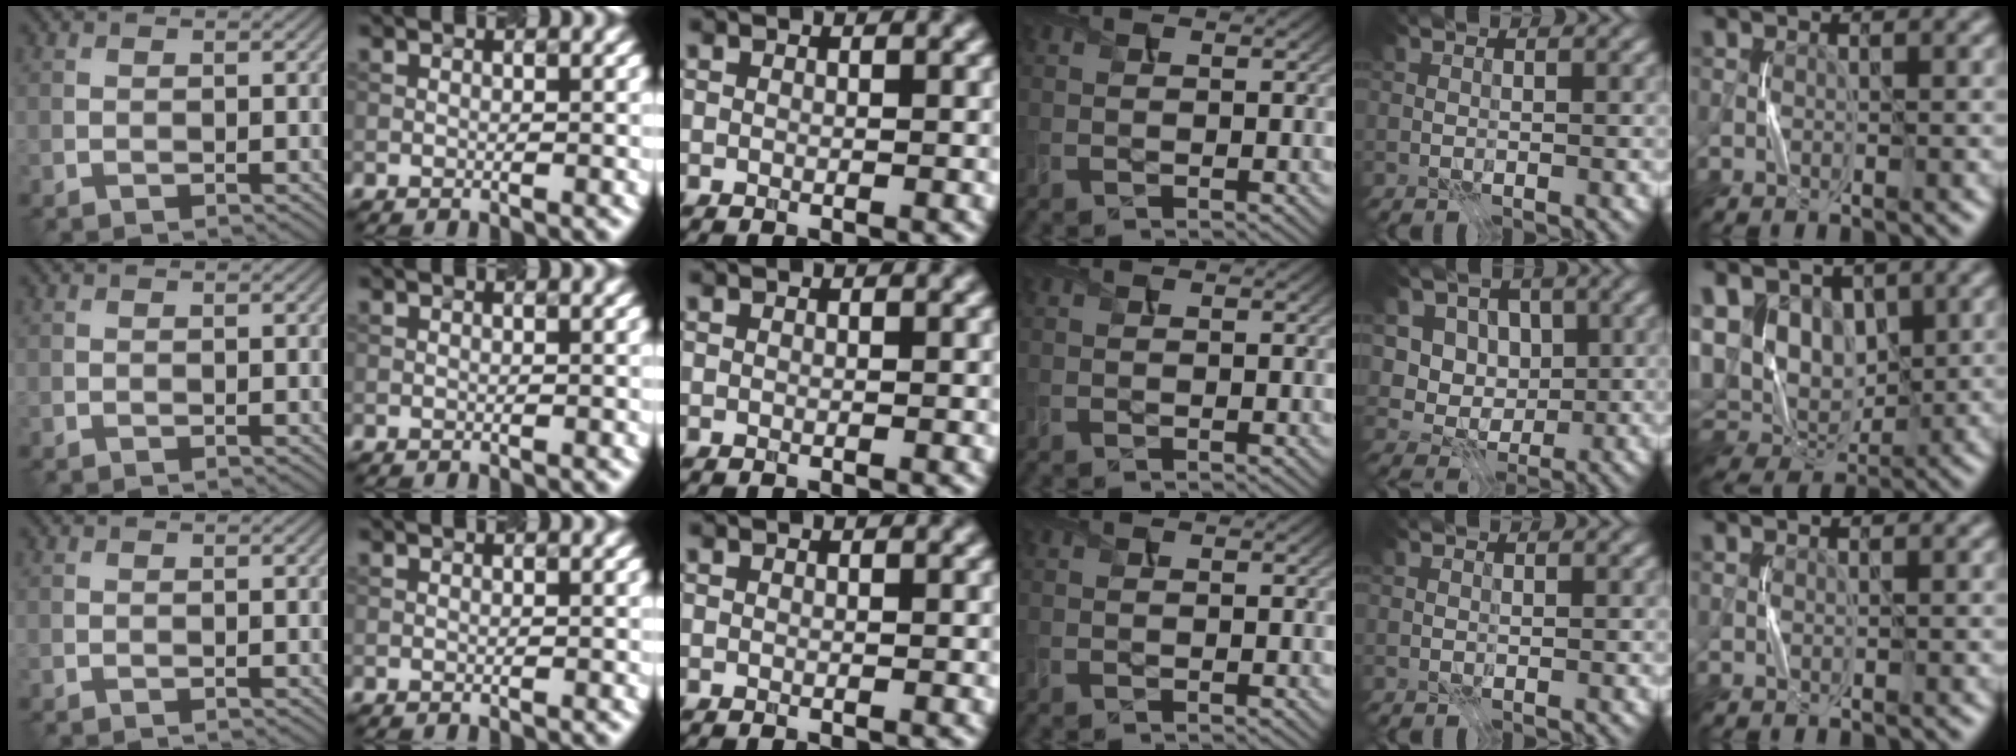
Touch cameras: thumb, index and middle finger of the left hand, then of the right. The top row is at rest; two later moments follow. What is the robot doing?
{"motion": "press", "object": "gel pad"}